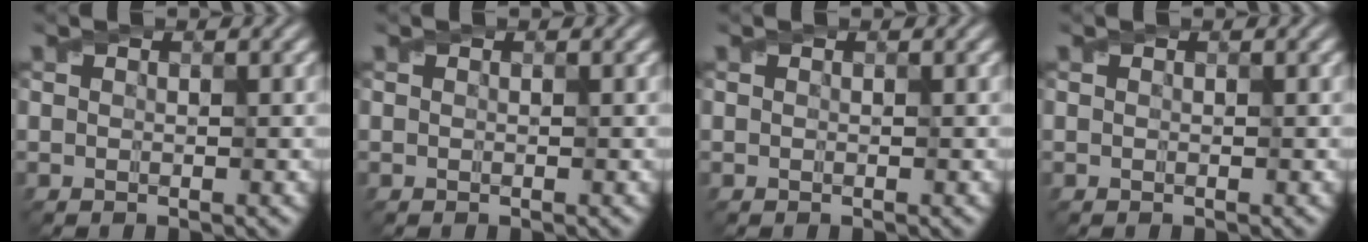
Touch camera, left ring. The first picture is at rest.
{"total": 0.0}
{"total": 0.0}
{"total": 0.0}